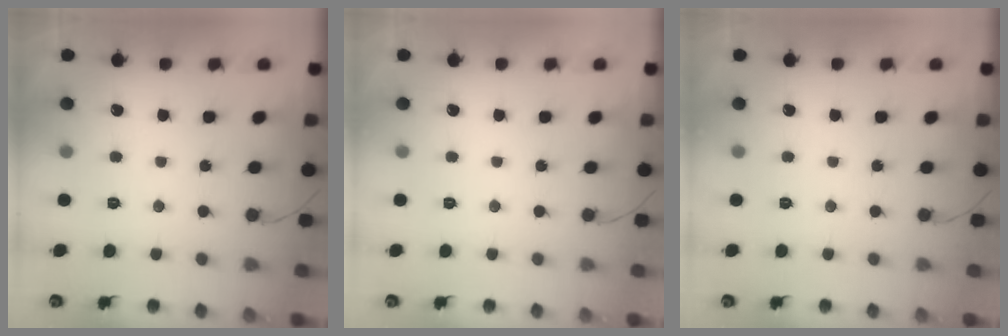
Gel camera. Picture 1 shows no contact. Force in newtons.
{"total": 0.0}
{"total": 0.0}